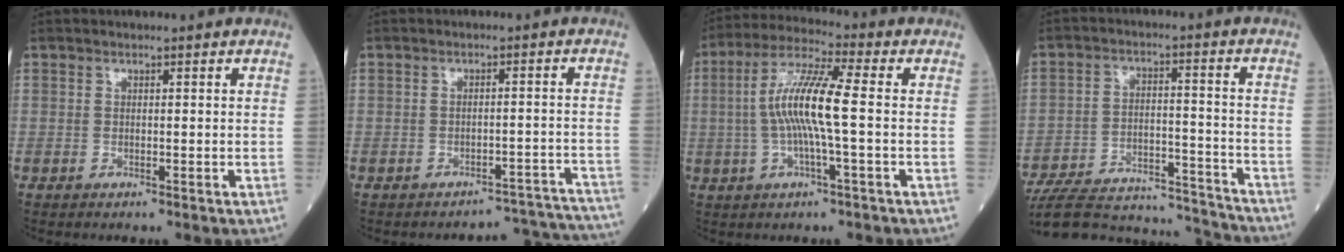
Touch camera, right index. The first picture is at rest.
{"total": 9.9, "force": [-9.8, 0.6, -1.4], "torque": [0.043, 0.038, -0.107]}
{"total": 10.4, "force": [-0.3, 0.5, 10.4], "torque": [-0.207, 0.014, -0.014]}
{"total": 20.3, "force": [-19.4, 3.5, 5.0], "torque": [-0.109, 0.009, -0.288]}